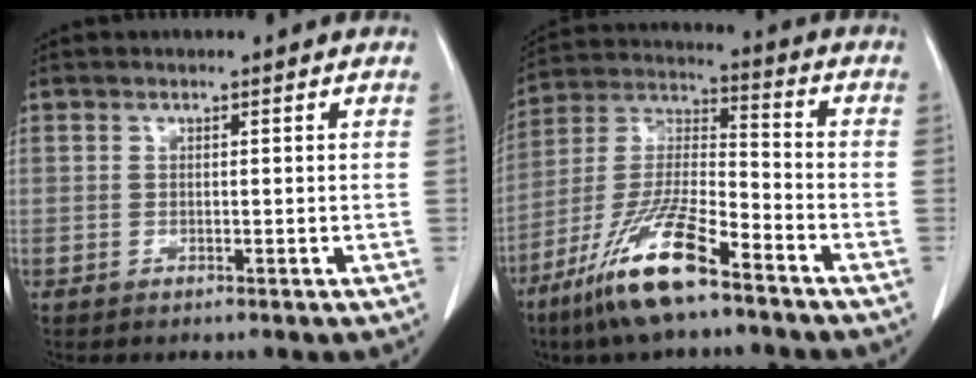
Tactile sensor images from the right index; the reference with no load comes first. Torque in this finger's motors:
{"motor_torque": [1.16, -0.98, 0.56, 0.21]}